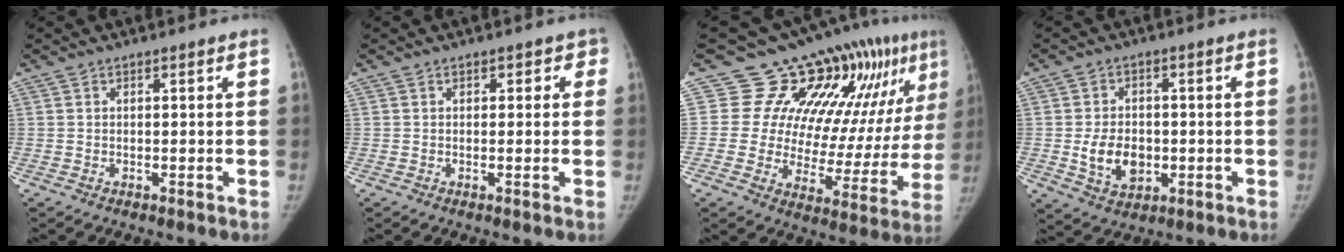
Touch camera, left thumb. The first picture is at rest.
{"total": 2.1, "force": [0.8, 1.7, 0.9], "torque": [0.025, 0.002, 0.001]}
{"total": 21.7, "force": [11.6, 10.7, 14.9], "torque": [-0.137, -0.037, 0.158]}
{"total": 8.3, "force": [-1.3, 6.1, 5.4], "torque": [-0.072, 0.000, -0.012]}